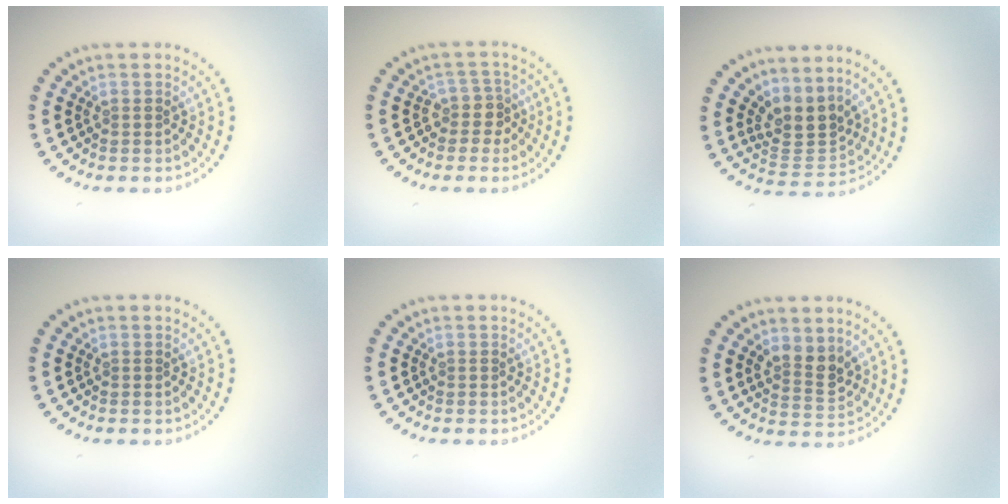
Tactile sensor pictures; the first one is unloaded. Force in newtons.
{"total": 2.2, "press": 1.6, "slide": 1.5}
{"total": 3.2, "press": 2.4, "slide": 2.0}
{"total": 0.0}
{"total": 0.0}
{"total": 2.7, "press": 2.4, "slide": 1.1}